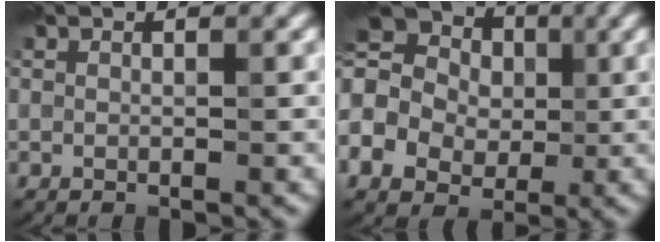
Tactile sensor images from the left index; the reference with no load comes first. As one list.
[{"total": 13.5, "force": [0.8, 11.6, 6.9], "torque": [-0.165, 0.024, -0.030]}]